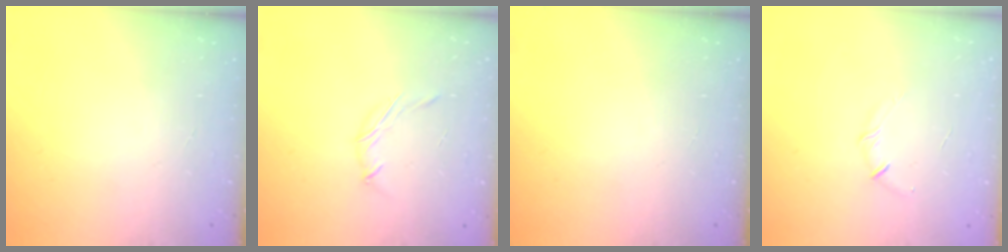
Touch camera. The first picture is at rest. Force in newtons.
{"total": 4.0, "press": 3.9, "slide": 0.9}
{"total": 0.0}
{"total": 4.2, "press": 4.0, "slide": 1.0}